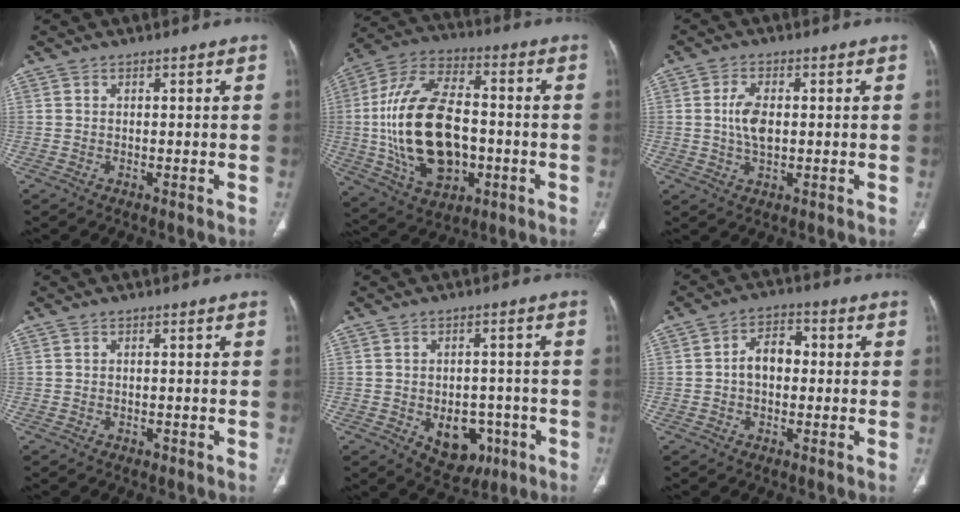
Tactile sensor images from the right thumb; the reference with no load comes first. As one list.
[{"total": 23.3, "force": [-2.5, 13.7, 18.7], "torque": [-0.344, 0.017, -0.032]}, {"total": 5.3, "force": [0.3, 2.9, 4.5], "torque": [-0.091, 0.001, 0.006]}, {"total": 0.7, "force": [-0.4, 0.5, 0.3], "torque": [-0.003, 0.001, -0.007]}, {"total": 9.2, "force": [-3.2, 6.5, 5.8], "torque": [-0.042, 0.020, -0.028]}, {"total": 6.2, "force": [-0.1, 4.3, 4.5], "torque": [-0.060, 0.023, -0.011]}]